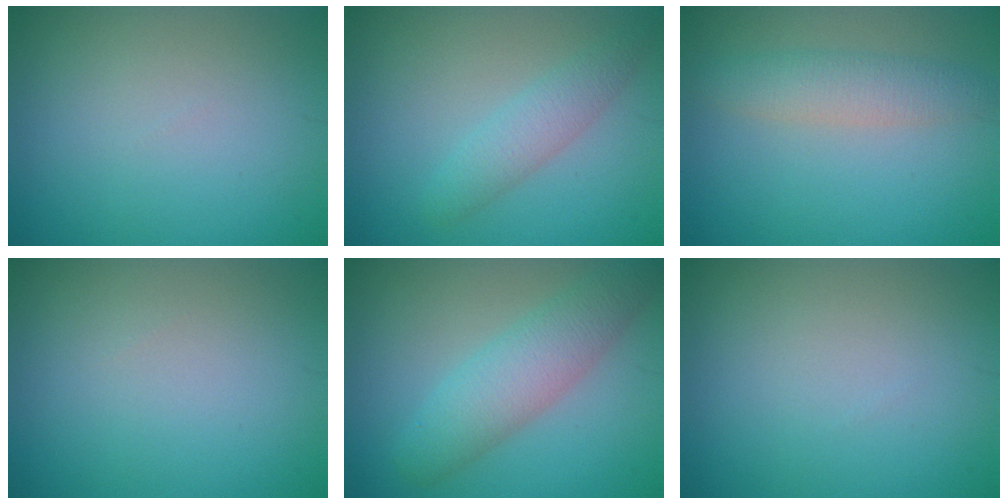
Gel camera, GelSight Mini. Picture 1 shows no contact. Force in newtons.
{"total": 2.3, "press": 2.3, "slide": 0.1}
{"total": 3.0, "press": 3.0, "slide": 0.0}
{"total": 0.0}
{"total": 4.5, "press": 4.5, "slide": 0.2}
{"total": 0.0}